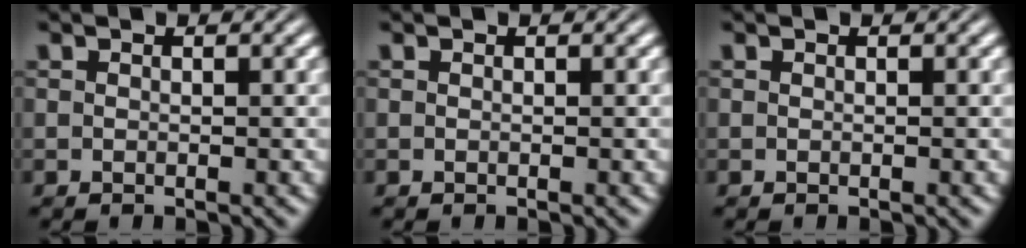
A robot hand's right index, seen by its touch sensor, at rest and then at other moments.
{"total": 0.0}
{"total": 0.0}